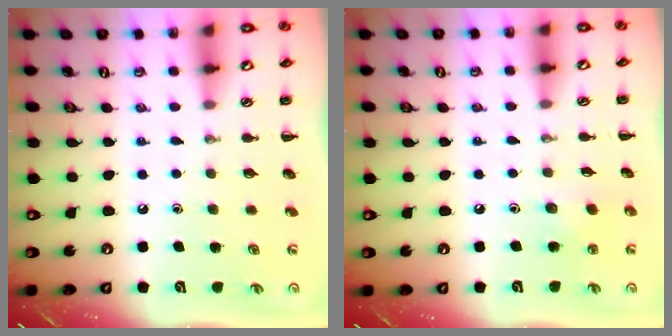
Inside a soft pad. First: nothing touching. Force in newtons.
{"total": 3.7, "press": 3.5, "slide": 1.2}